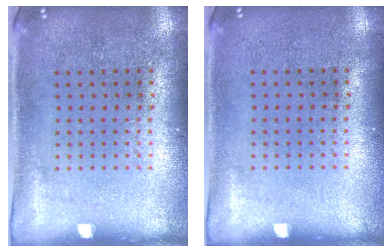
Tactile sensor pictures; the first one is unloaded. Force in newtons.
{"total": 0.0}